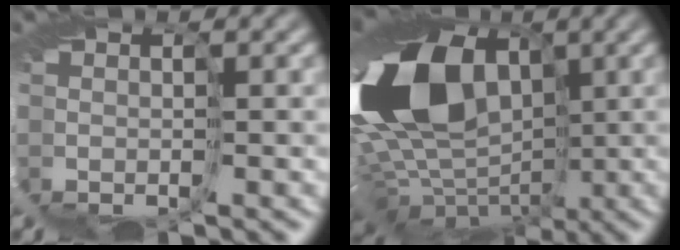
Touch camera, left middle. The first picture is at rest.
{"total": 17.1, "force": [1.3, 12.0, 12.2], "torque": [-0.234, -0.015, 0.018]}